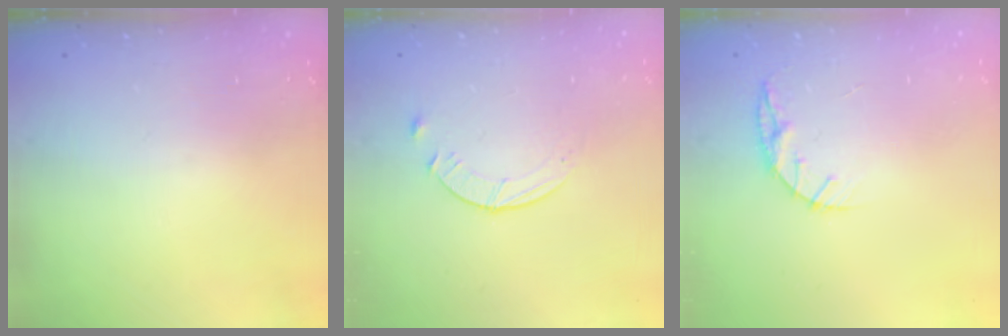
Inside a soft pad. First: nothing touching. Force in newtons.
{"total": 5.6, "press": 5.6, "slide": 0.7}
{"total": 5.8, "press": 5.8, "slide": 0.6}